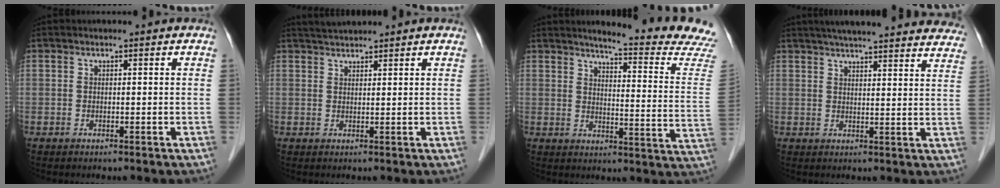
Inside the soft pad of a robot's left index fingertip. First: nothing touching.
{"total": 3.0, "force": [2.9, 0.0, 0.7], "torque": [-0.016, 0.020, 0.055]}
{"total": 16.6, "force": [15.6, -1.3, 5.6], "torque": [-0.078, -0.108, 0.172]}
{"total": 27.6, "force": [25.0, 3.3, 11.1], "torque": [-0.167, -0.024, 0.296]}